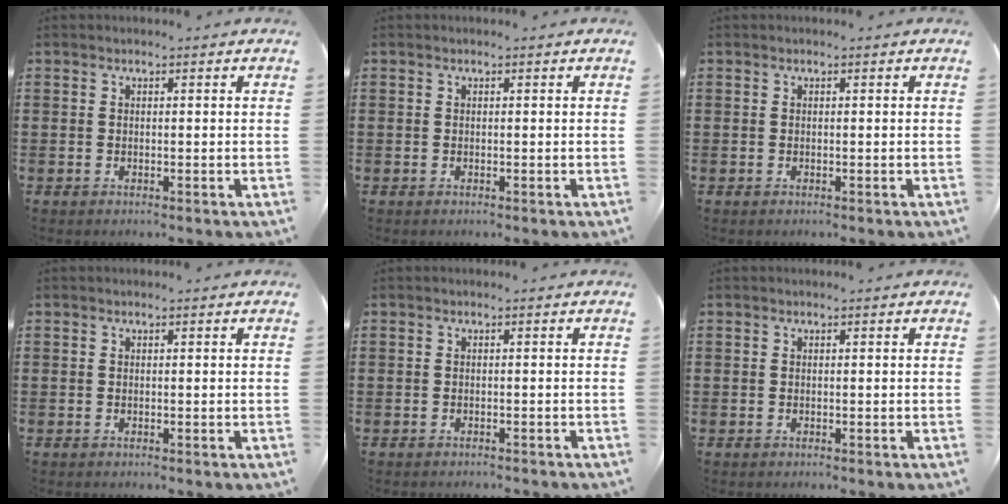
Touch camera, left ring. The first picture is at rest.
{"total": 0.0}
{"total": 0.0}
{"total": 0.0}
{"total": 0.6, "force": [-0.6, 0.0, 0.1], "torque": [-0.005, -0.002, -0.012]}
{"total": 0.0}